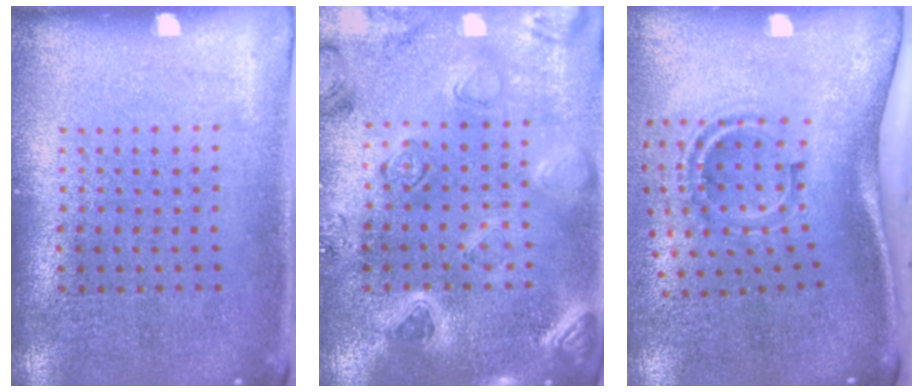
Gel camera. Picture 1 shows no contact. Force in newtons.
{"total": 2.2, "press": 2.2, "slide": 0.2}
{"total": 2.0, "press": 1.2, "slide": 1.7}